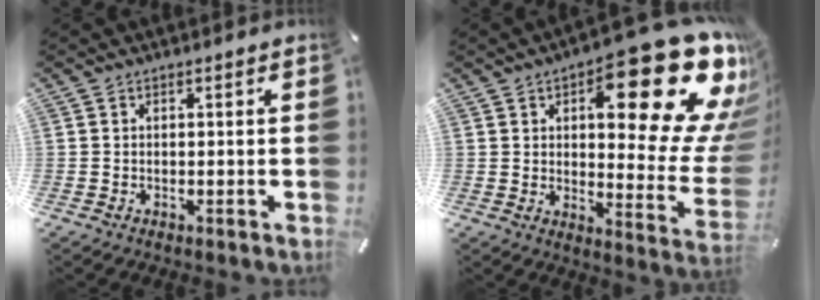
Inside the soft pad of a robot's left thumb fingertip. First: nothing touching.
{"total": 29.9, "force": [13.9, 11.9, 23.6], "torque": [-0.291, -0.099, 0.228]}